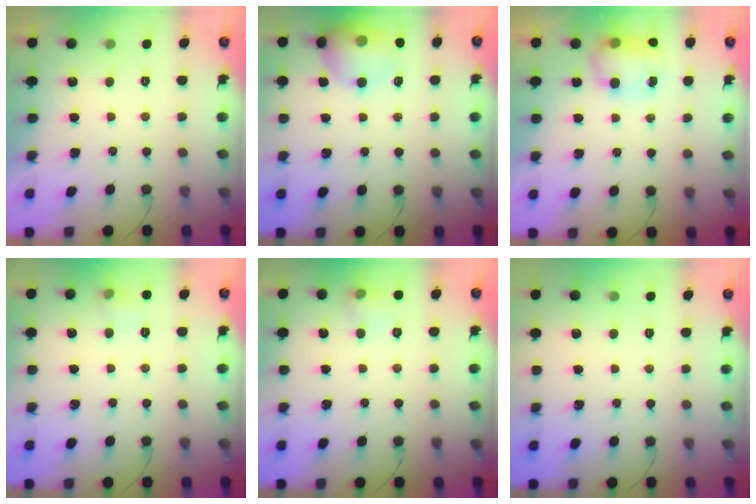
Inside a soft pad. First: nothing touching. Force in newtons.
{"total": 13.5, "press": 13.3, "slide": 2.3}
{"total": 7.8, "press": 7.8, "slide": 0.6}
{"total": 4.8, "press": 4.6, "slide": 1.4}
{"total": 6.3, "press": 6.1, "slide": 1.7}
{"total": 0.0}